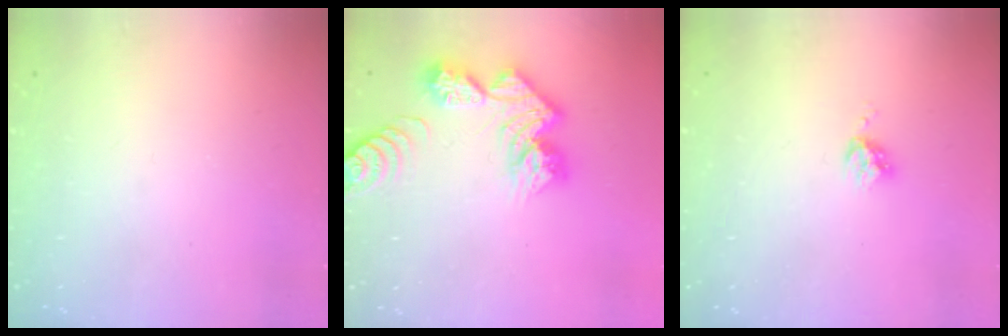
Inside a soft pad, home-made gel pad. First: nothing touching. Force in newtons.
{"total": 13.0, "press": 13.0, "slide": 1.1}
{"total": 3.7, "press": 3.7, "slide": 0.5}